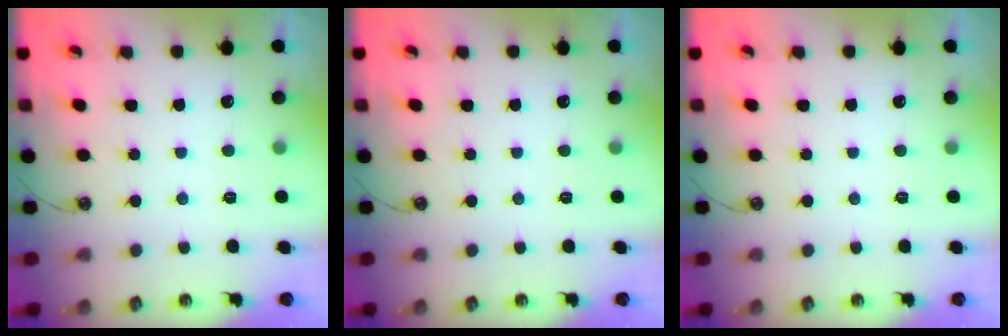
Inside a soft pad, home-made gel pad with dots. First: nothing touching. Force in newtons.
{"total": 0.0}
{"total": 0.0}